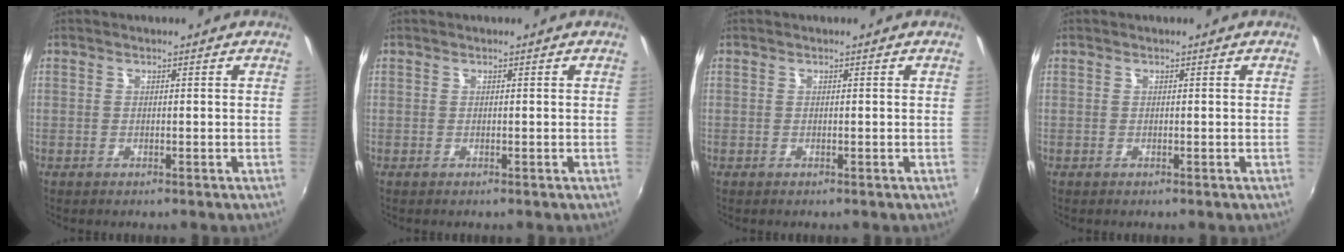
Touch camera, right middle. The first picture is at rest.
{"total": 0.0}
{"total": 0.0}
{"total": 0.0}